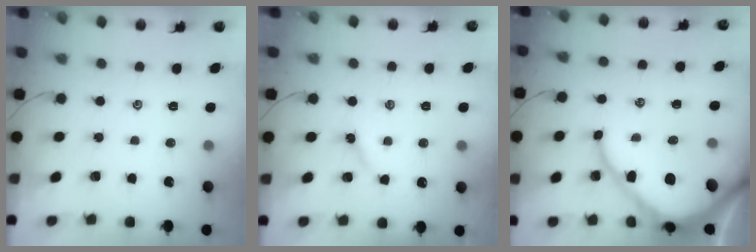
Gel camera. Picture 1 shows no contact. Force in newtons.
{"total": 2.3, "press": 2.3, "slide": 0.3}
{"total": 12.9, "press": 12.9, "slide": 1.1}